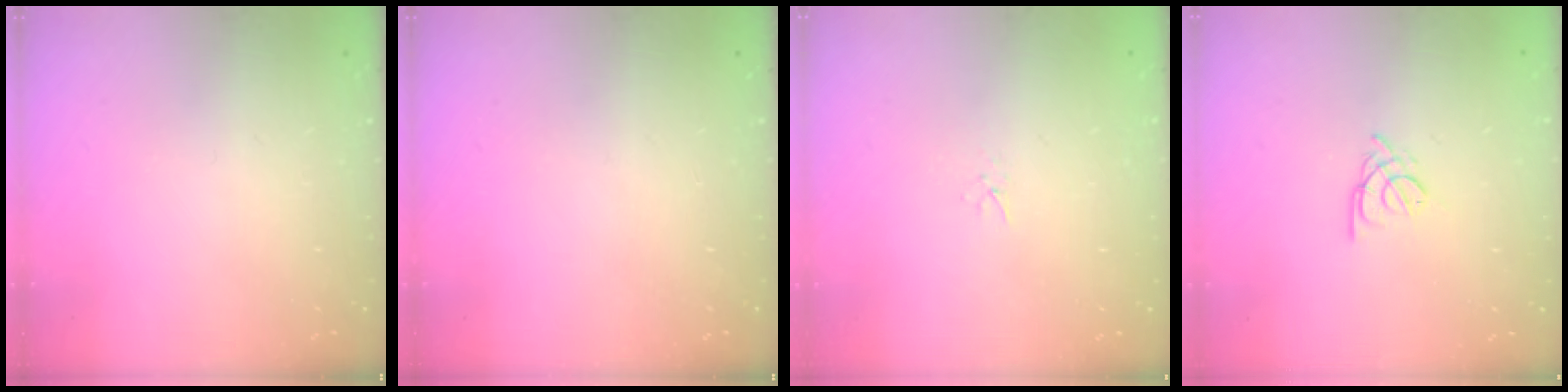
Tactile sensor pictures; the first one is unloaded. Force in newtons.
{"total": 0.0}
{"total": 1.6, "press": 1.6, "slide": 0.2}
{"total": 2.5, "press": 2.5, "slide": 0.7}